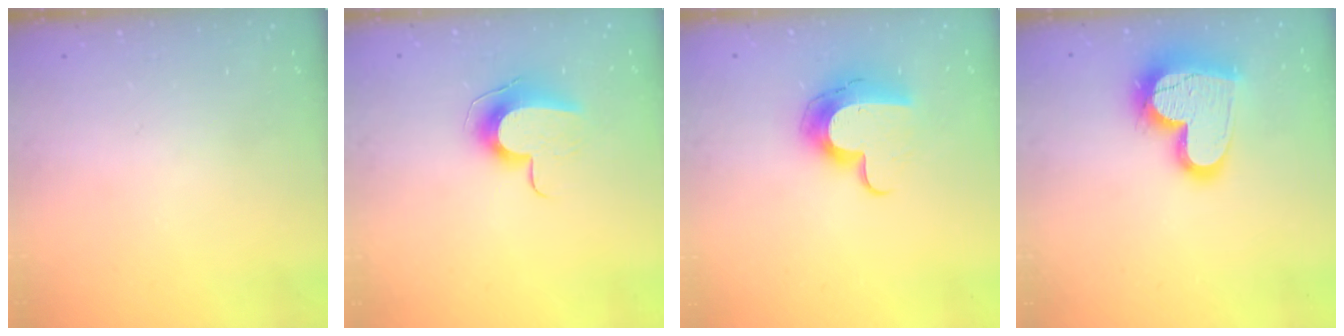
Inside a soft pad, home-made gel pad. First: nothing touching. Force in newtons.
{"total": 10.1, "press": 10.1, "slide": 0.5}
{"total": 12.2, "press": 12.2, "slide": 0.3}
{"total": 18.7, "press": 18.6, "slide": 1.4}